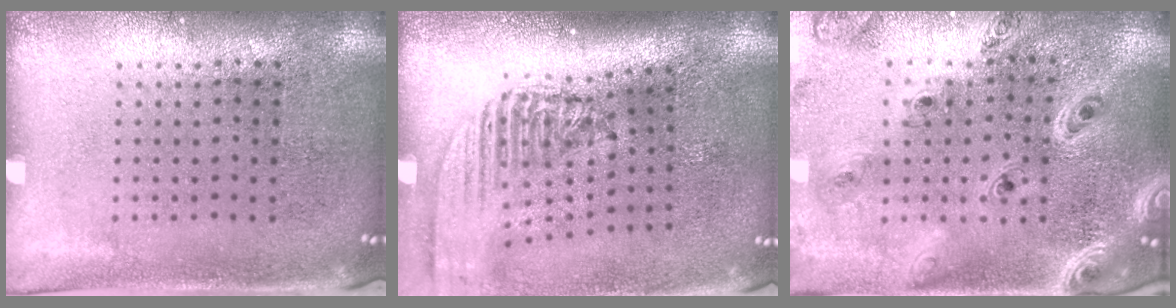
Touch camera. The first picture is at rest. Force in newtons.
{"total": 2.3, "press": 1.8, "slide": 1.5}
{"total": 2.0, "press": 1.9, "slide": 0.6}